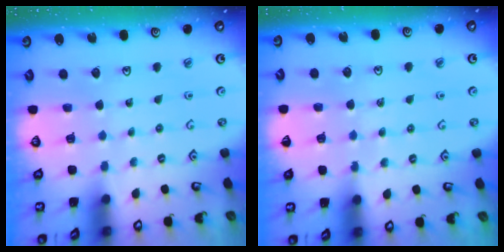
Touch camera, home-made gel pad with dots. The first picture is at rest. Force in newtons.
{"total": 5.1, "press": 4.9, "slide": 1.6}